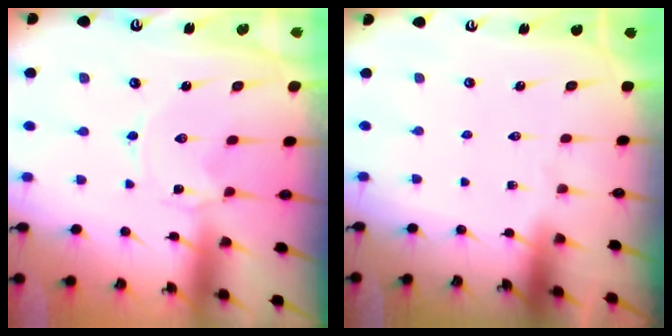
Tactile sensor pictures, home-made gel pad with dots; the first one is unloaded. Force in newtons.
{"total": 0.0}